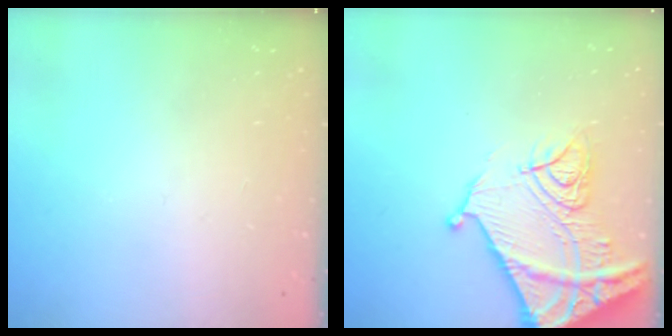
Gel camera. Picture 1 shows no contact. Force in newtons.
{"total": 18.1, "press": 18.0, "slide": 1.9}